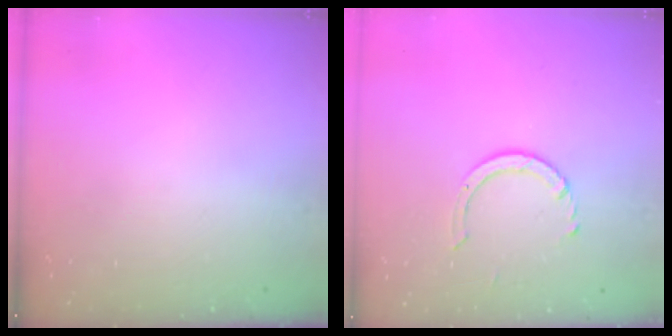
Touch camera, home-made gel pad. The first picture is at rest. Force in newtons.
{"total": 4.0, "press": 3.9, "slide": 0.5}